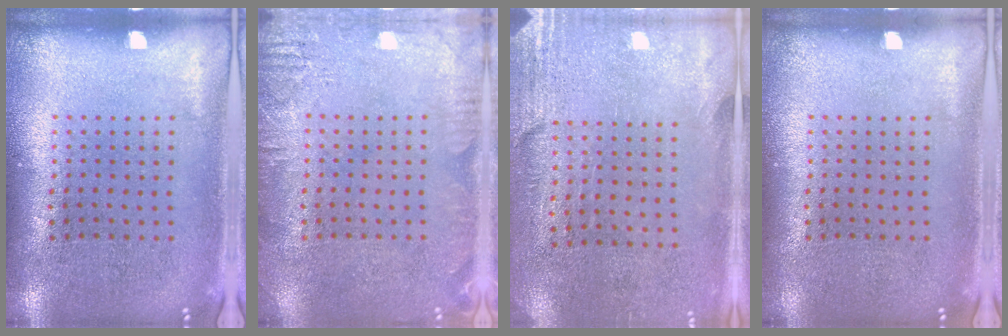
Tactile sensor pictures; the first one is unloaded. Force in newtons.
{"total": 2.3, "press": 2.3, "slide": 0.2}
{"total": 2.8, "press": 2.4, "slide": 1.5}
{"total": 0.0}